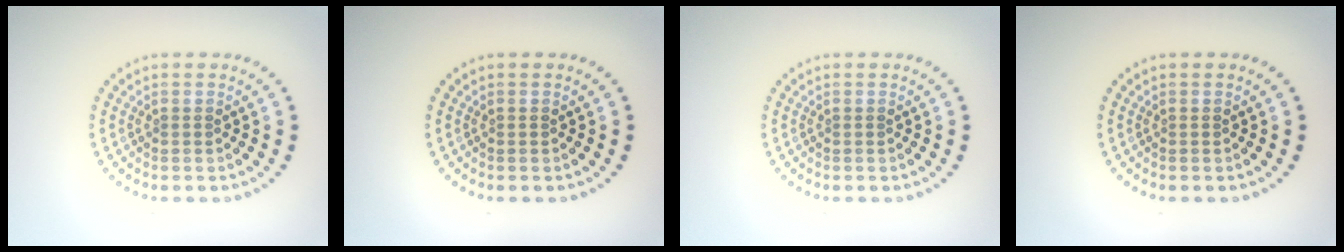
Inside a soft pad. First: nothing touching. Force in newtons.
{"total": 0.0}
{"total": 0.0}
{"total": 0.0}